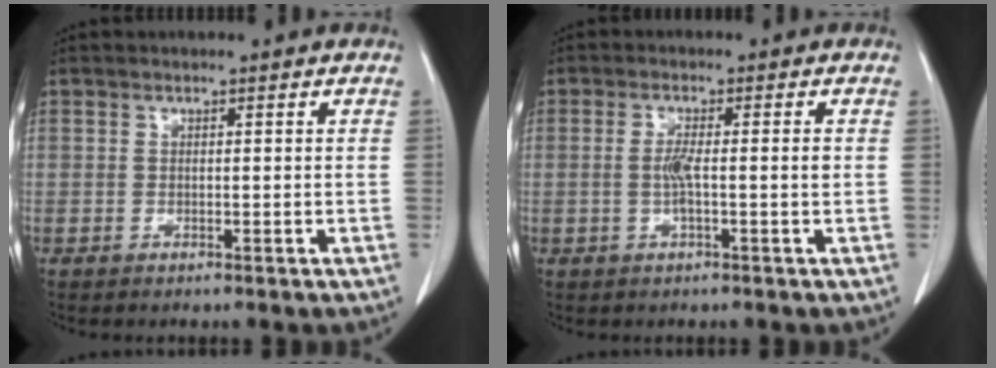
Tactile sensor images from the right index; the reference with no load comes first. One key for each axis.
{"total": 3.5, "fx": -0.5, "fy": 0.1, "fz": 3.5, "tx": -0.068, "ty": 0.000, "tz": -0.008}